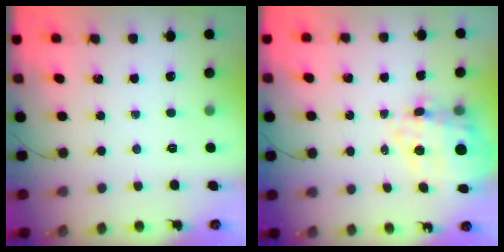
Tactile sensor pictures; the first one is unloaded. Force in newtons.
{"total": 14.1, "press": 13.7, "slide": 3.4}